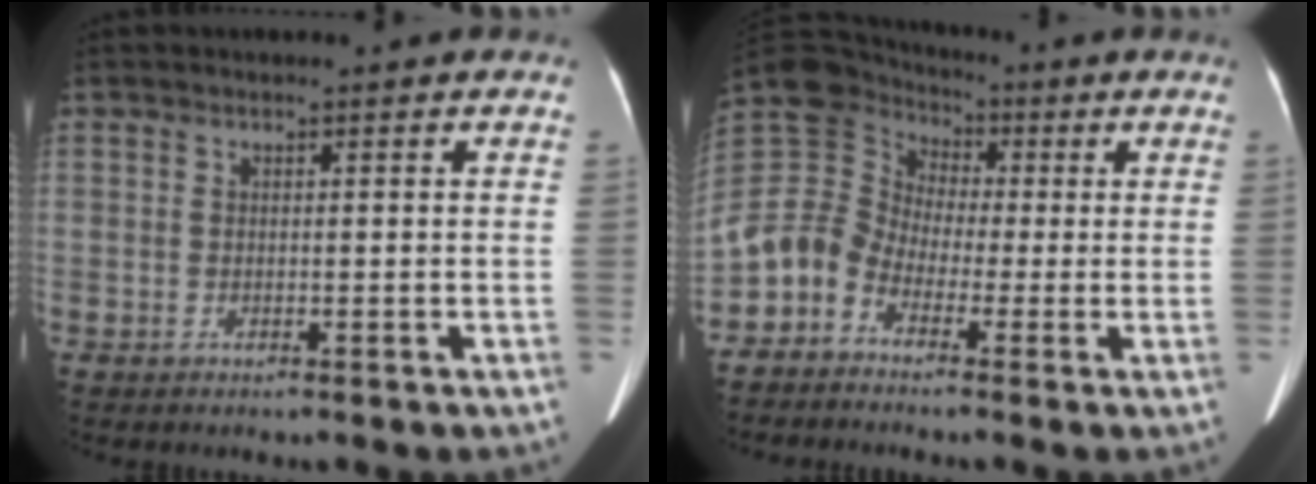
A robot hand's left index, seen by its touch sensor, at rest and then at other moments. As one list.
[{"total": 9.2, "force": [-3.0, 8.2, 3.1], "torque": [-0.090, 0.054, -0.060]}]